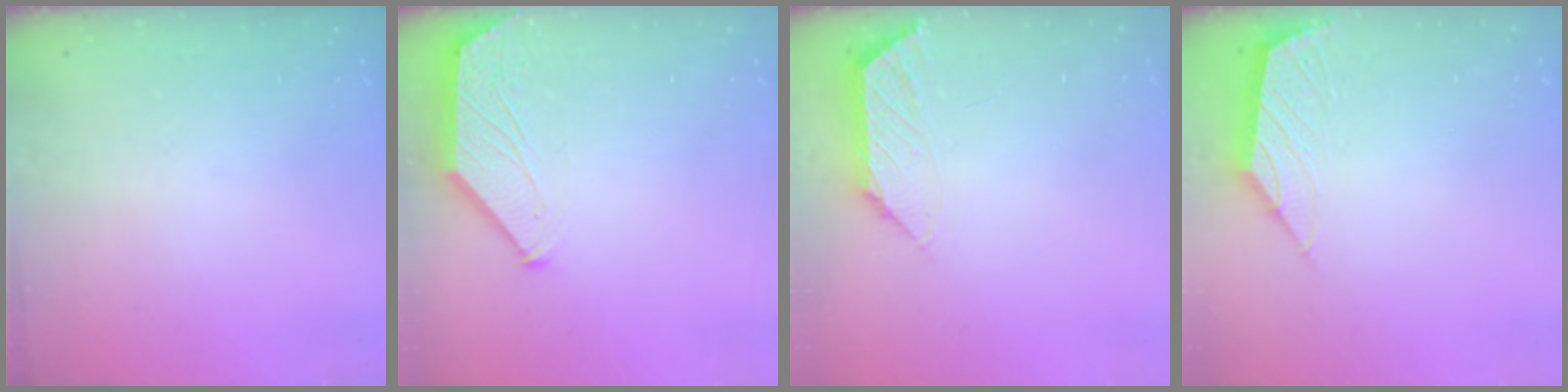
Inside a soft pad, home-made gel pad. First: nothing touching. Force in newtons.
{"total": 1.6, "press": 1.6, "slide": 0.3}
{"total": 1.5, "press": 1.5, "slide": 0.5}
{"total": 2.1, "press": 2.0, "slide": 0.7}